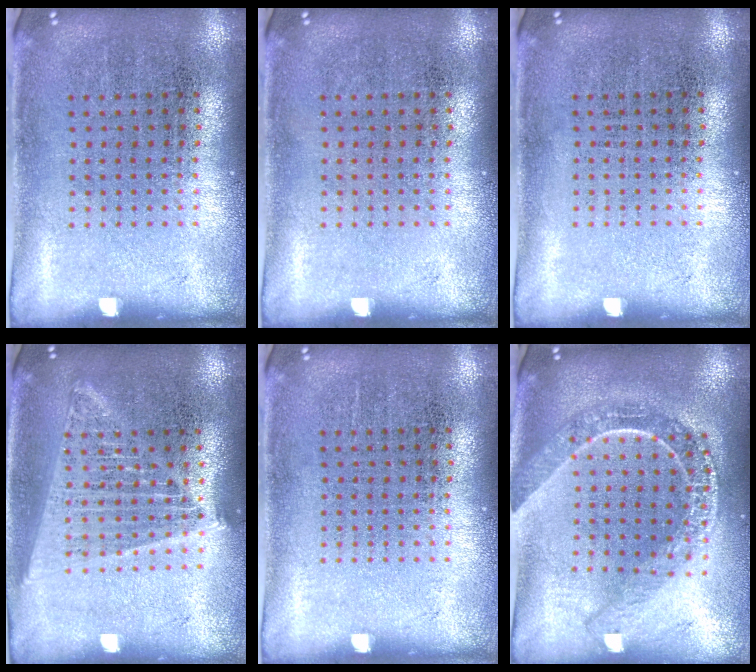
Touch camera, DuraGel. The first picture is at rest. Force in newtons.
{"total": 0.0}
{"total": 0.0}
{"total": 1.7, "press": 1.5, "slide": 0.8}
{"total": 0.0}
{"total": 2.2, "press": 1.8, "slide": 1.2}